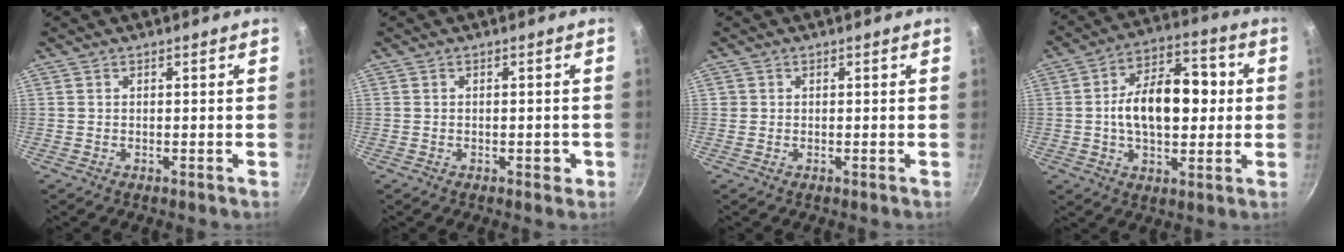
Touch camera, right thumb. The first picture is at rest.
{"total": 1.8, "force": [-0.7, 0.9, 1.3], "torque": [-0.012, 0.004, -0.007]}
{"total": 0.6, "force": [0.1, 0.6, 0.0], "torque": [0.004, 0.003, 0.001]}
{"total": 16.2, "force": [0.7, 9.3, 13.2], "torque": [-0.187, 0.027, 0.007]}